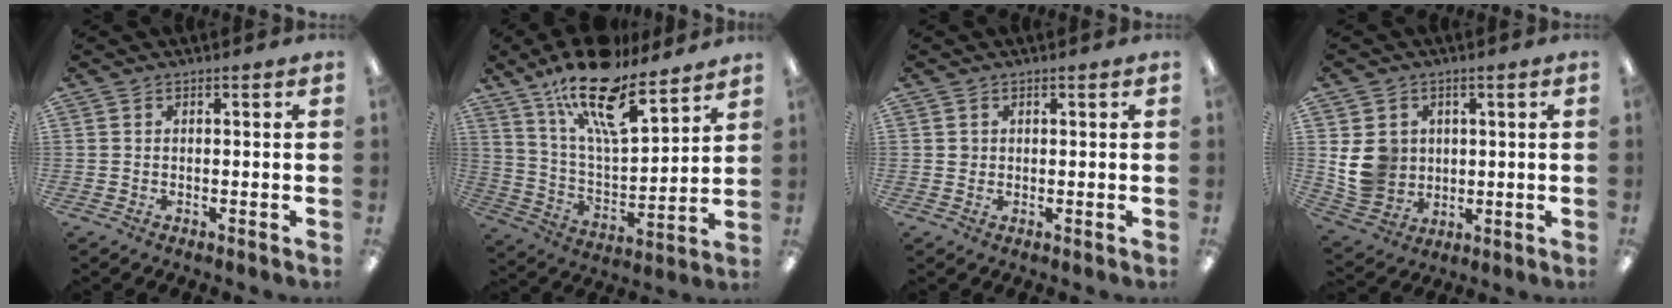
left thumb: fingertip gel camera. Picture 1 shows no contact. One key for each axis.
{"total": 20.4, "fx": 14.1, "fy": 7.2, "fz": 12.9, "tx": -0.216, "ty": -0.084, "tz": 0.241}
{"total": 1.1, "fx": 0.5, "fy": 1.0, "fz": 0.1, "tx": -0.002, "ty": 0.003, "tz": 0.009}
{"total": 9.0, "fx": 1.5, "fy": 8.3, "fz": 3.1, "tx": -0.076, "ty": 0.001, "tz": 0.038}